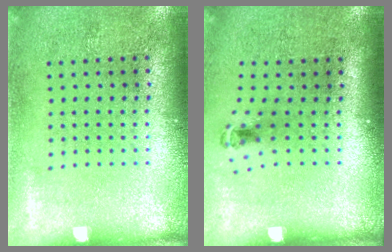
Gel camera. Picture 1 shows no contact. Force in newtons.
{"total": 0.6, "press": 0.3, "slide": 0.5}